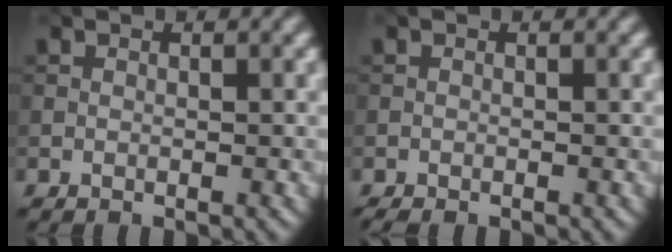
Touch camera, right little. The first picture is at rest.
{"total": 0.8, "force": [-0.8, 0.1, 0.2], "torque": [-0.002, -0.002, -0.014]}